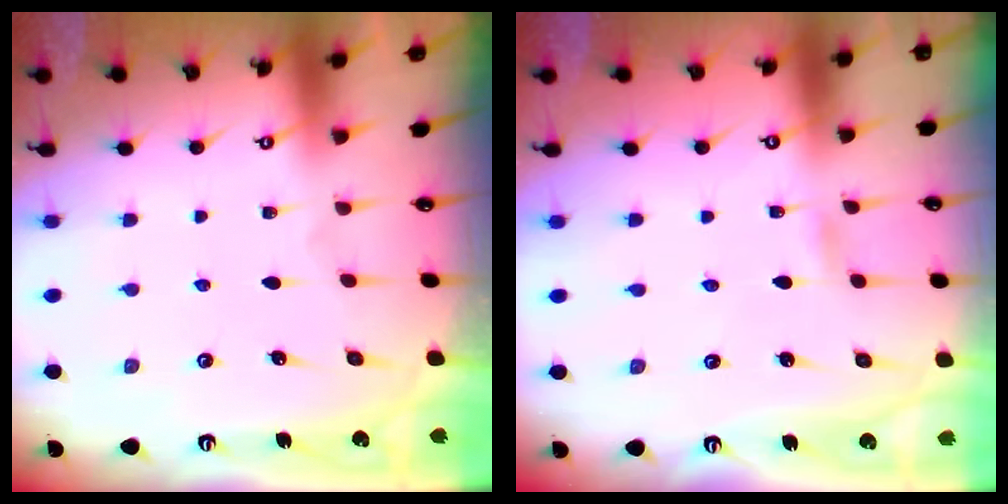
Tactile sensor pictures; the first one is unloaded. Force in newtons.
{"total": 1.7, "press": 1.7, "slide": 0.2}